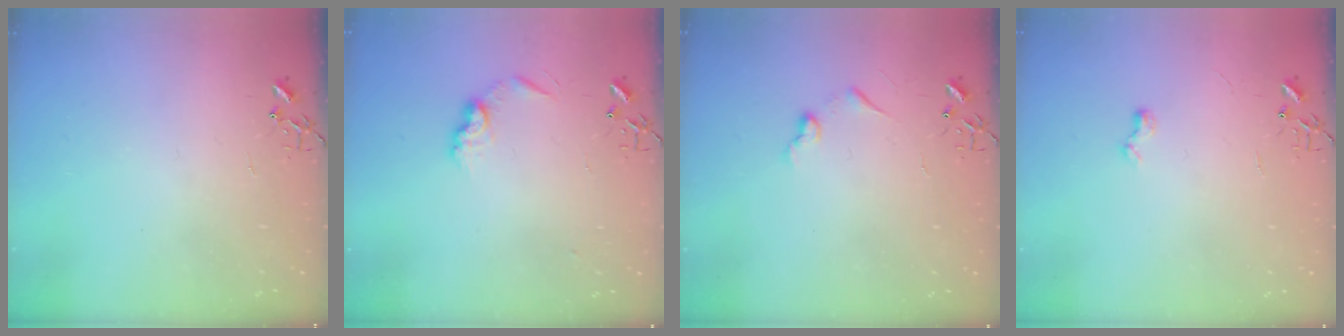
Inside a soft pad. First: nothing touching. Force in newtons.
{"total": 8.4, "press": 8.4, "slide": 0.3}
{"total": 6.3, "press": 6.3, "slide": 0.5}
{"total": 6.0, "press": 6.0, "slide": 0.7}